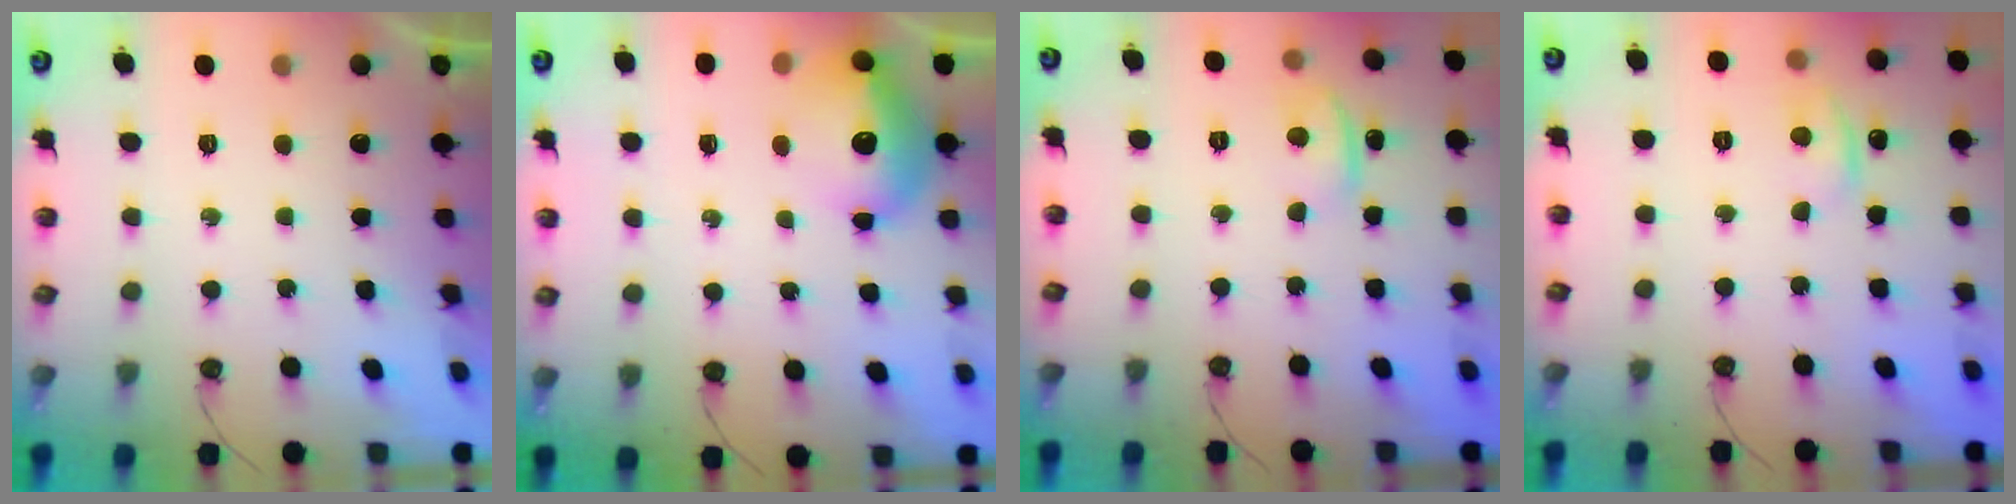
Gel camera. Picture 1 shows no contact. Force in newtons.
{"total": 14.1, "press": 14.0, "slide": 1.1}
{"total": 4.7, "press": 2.7, "slide": 3.9}
{"total": 3.5, "press": 3.4, "slide": 0.5}